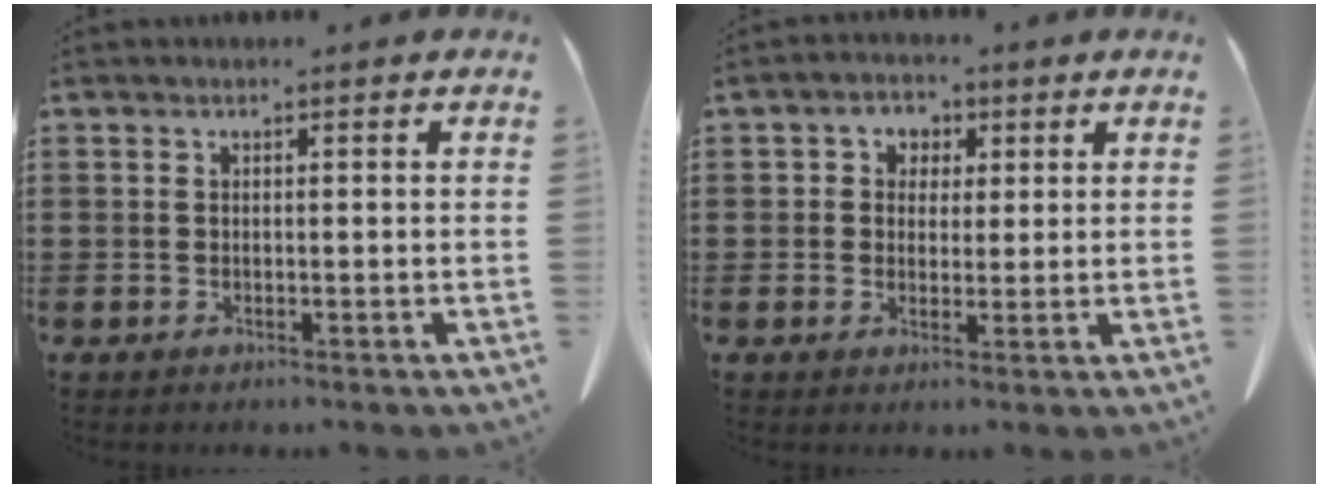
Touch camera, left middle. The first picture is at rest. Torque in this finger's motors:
{"motor_torque": [0.24, 0.23, 0.10, 0.06]}